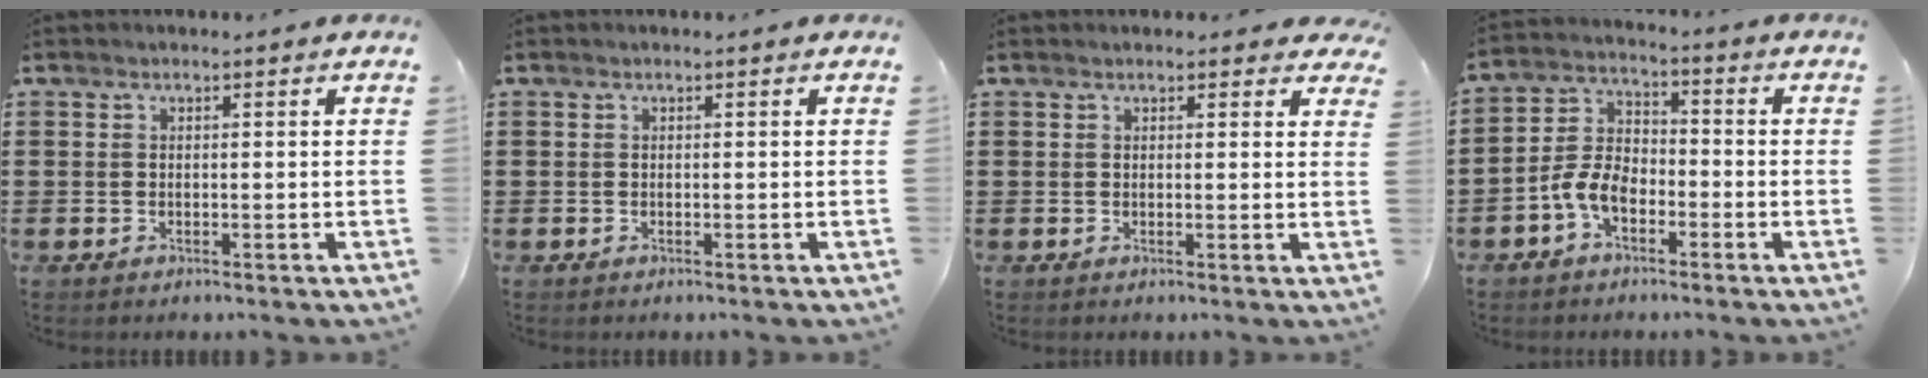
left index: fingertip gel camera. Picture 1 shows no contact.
{"total": 0.0}
{"total": 1.5, "force": [1.3, 0.6, 0.4], "torque": [-0.004, 0.003, 0.024]}
{"total": 5.9, "force": [-3.2, 3.2, 3.8], "torque": [-0.101, 0.004, -0.070]}